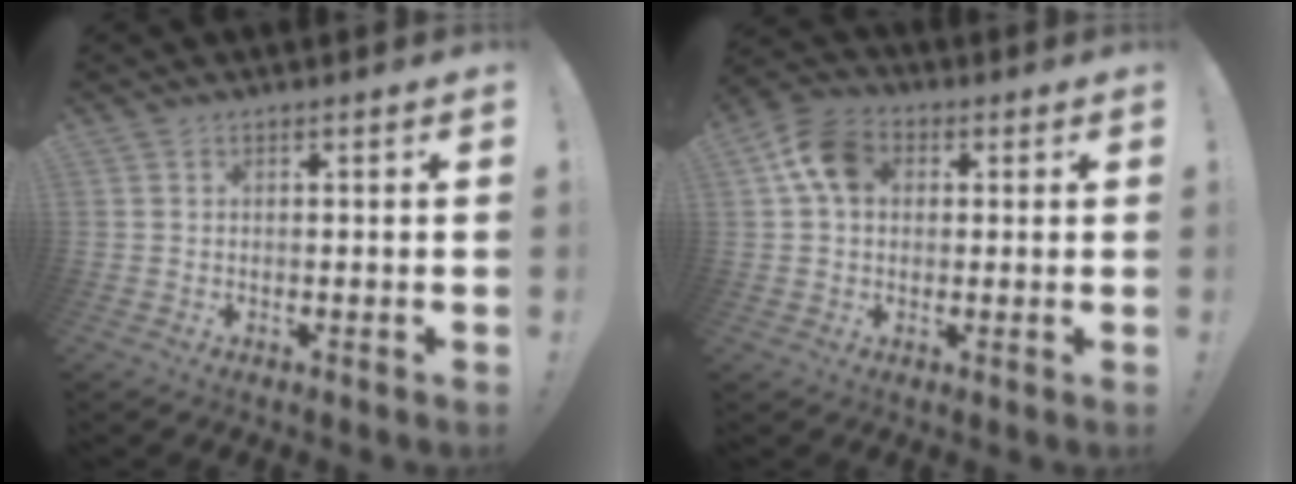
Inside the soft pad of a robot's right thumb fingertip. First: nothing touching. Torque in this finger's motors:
{"motor_torque": [0.11, 0.72, 0.38, -0.28, 0.01]}